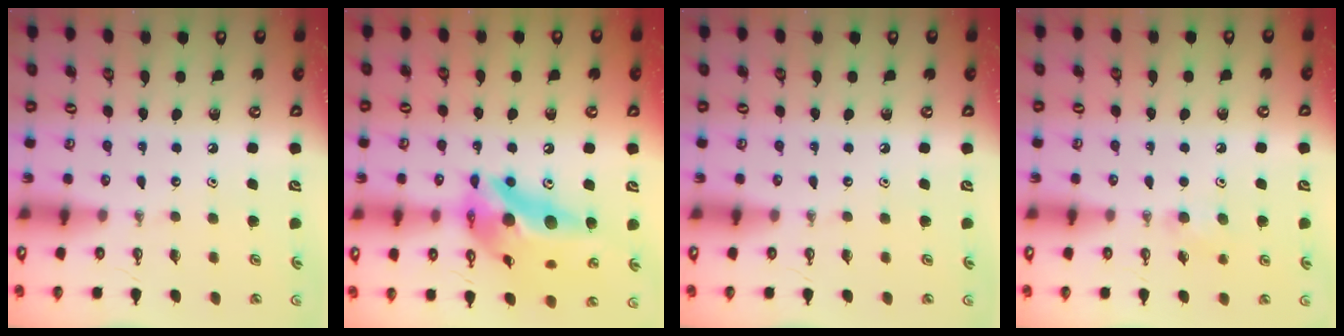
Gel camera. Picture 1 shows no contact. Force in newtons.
{"total": 20.2, "press": 19.9, "slide": 3.7}
{"total": 0.0}
{"total": 4.8, "press": 4.2, "slide": 2.3}